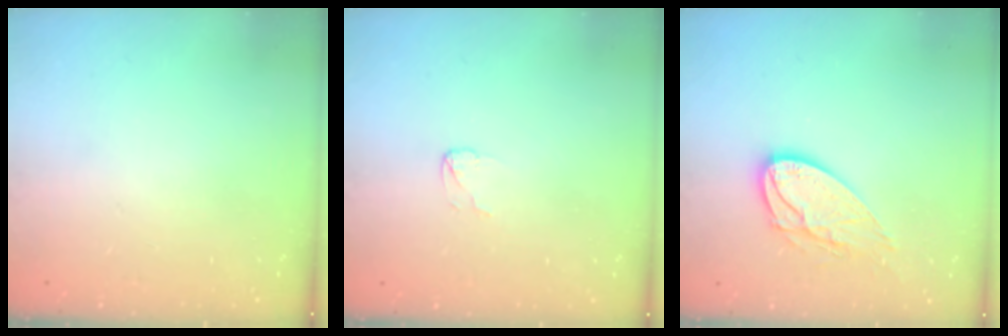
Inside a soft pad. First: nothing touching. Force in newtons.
{"total": 2.6, "press": 2.6, "slide": 0.2}
{"total": 11.2, "press": 11.2, "slide": 0.5}